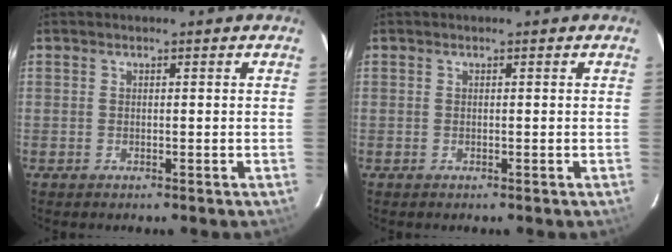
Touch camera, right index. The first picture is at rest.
{"total": 0.0}